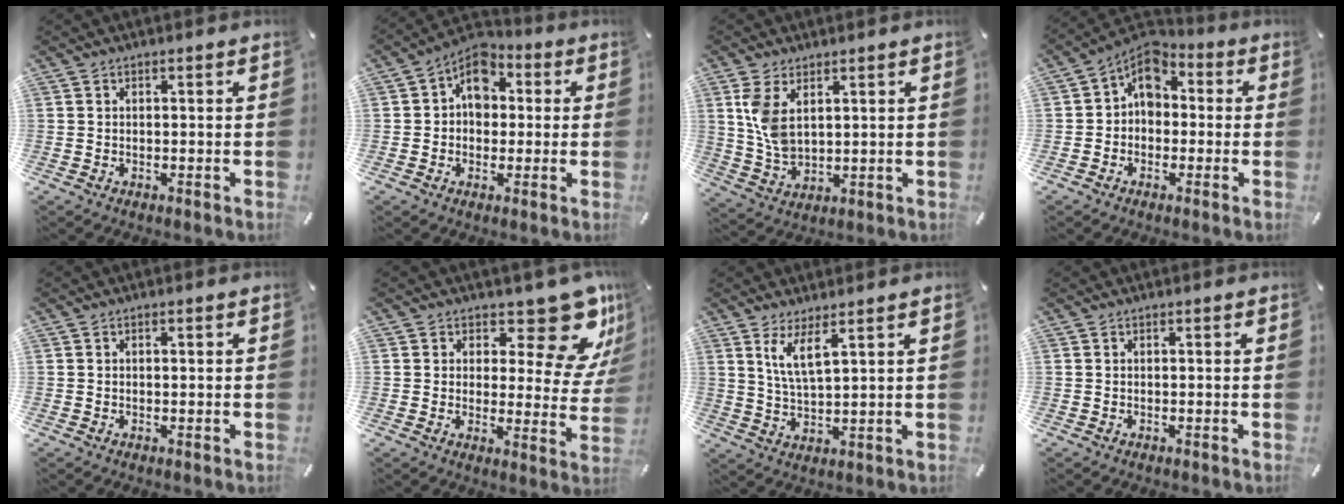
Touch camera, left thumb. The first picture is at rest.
{"total": 7.8, "force": [1.1, 6.6, 3.9], "torque": [-0.055, -0.003, 0.016]}
{"total": 6.9, "force": [2.9, 4.0, 4.8], "torque": [-0.123, -0.012, 0.051]}
{"total": 6.9, "force": [1.1, 5.8, 3.4], "torque": [-0.058, -0.001, 0.018]}
{"total": 0.6, "force": [0.0, 0.2, 0.5], "torque": [-0.010, 0.001, -0.001]}
{"total": 14.6, "force": [9.8, 5.9, 9.0], "torque": [-0.112, -0.079, 0.162]}
{"total": 6.9, "force": [4.1, 1.6, 5.3], "torque": [-0.116, -0.005, 0.072]}
{"total": 0.0}